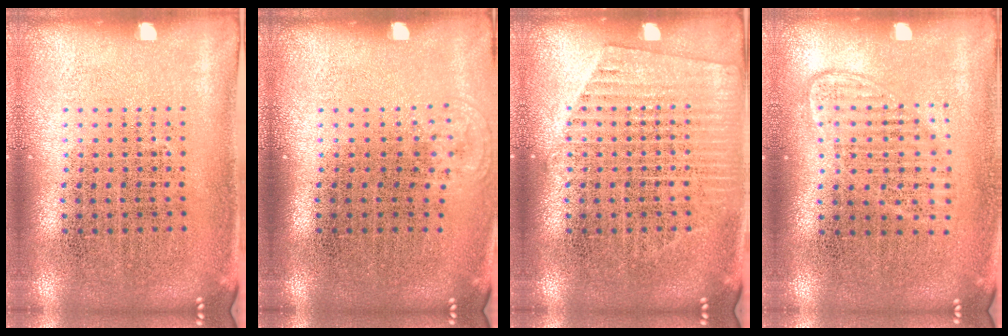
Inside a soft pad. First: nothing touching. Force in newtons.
{"total": 0.6, "press": 0.5, "slide": 0.3}
{"total": 1.7, "press": 1.6, "slide": 0.3}
{"total": 1.4, "press": 1.2, "slide": 0.6}